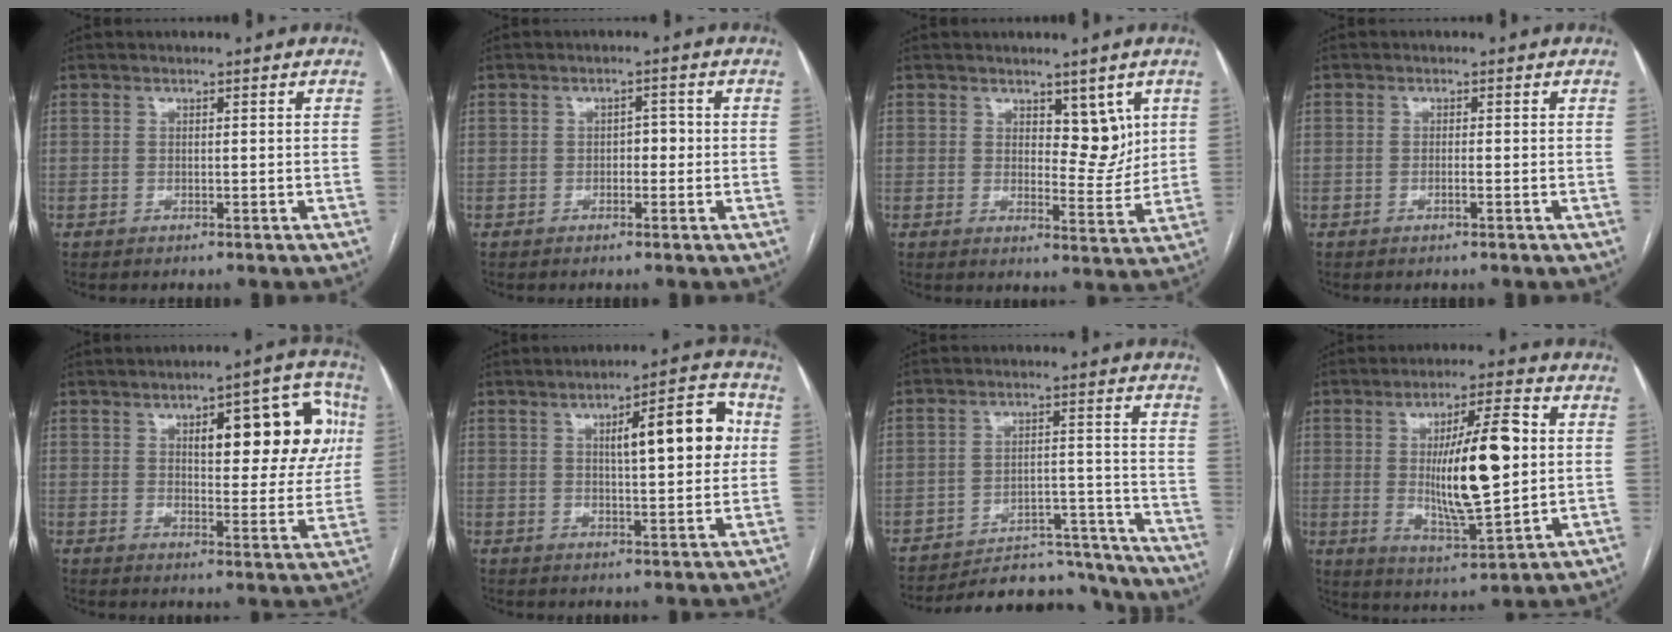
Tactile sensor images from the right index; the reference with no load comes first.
{"total": 2.0, "force": [-0.4, 1.2, 1.6], "torque": [-0.018, 0.011, -0.006]}
{"total": 5.4, "force": [2.7, 2.8, 3.8], "torque": [-0.043, -0.006, 0.042]}
{"total": 0.8, "force": [-0.3, 0.0, 0.8], "torque": [-0.017, 0.000, -0.005]}
{"total": 15.7, "force": [4.8, 5.3, 13.9], "torque": [-0.163, 0.032, 0.062]}
{"total": 11.0, "force": [2.5, 2.4, 10.5], "torque": [-0.147, 0.022, 0.035]}
{"total": 18.8, "force": [-18.1, 3.8, 3.3], "torque": [-0.047, 0.025, -0.248]}
{"total": 15.2, "force": [1.4, 3.0, 14.8], "torque": [-0.255, 0.001, 0.026]}